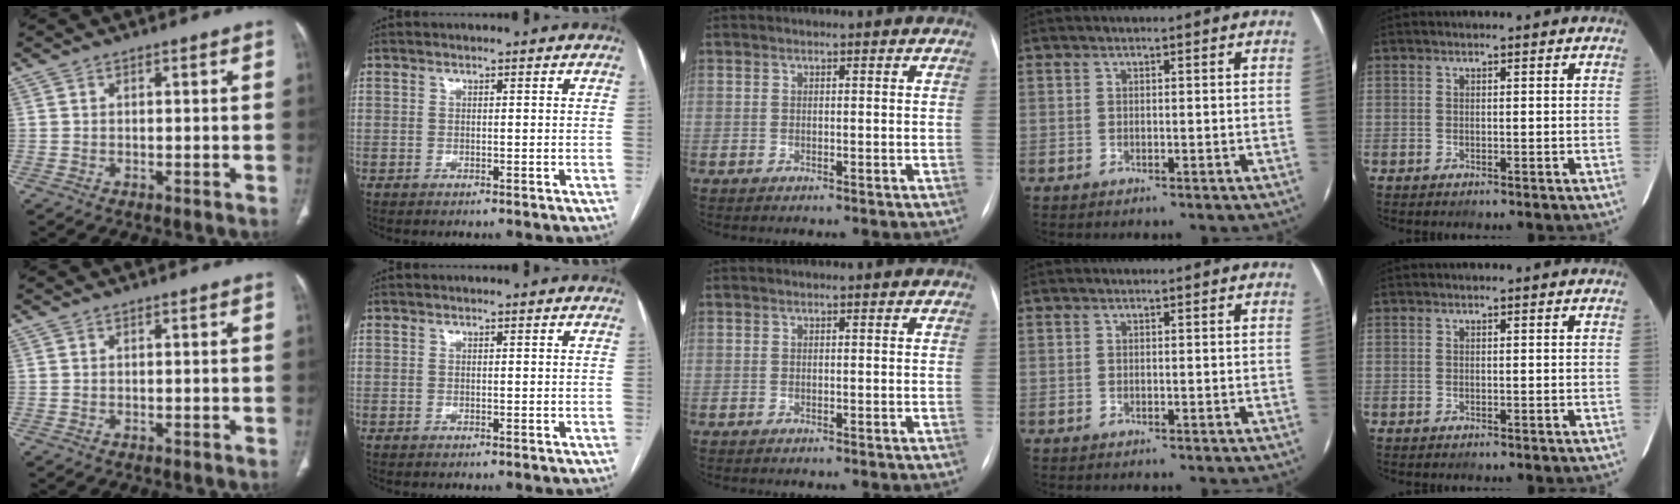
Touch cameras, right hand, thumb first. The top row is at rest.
{}